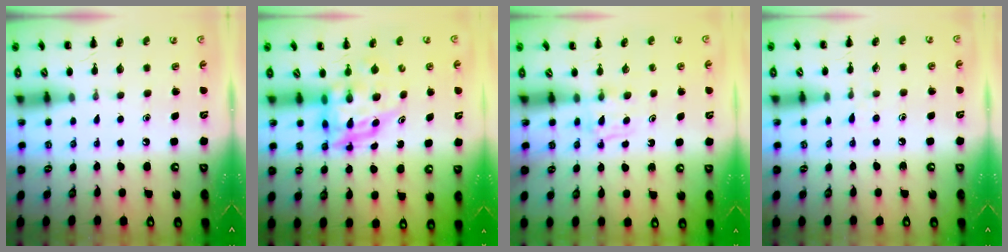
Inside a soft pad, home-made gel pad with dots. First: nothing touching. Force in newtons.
{"total": 5.5, "press": 5.2, "slide": 1.7}
{"total": 4.1, "press": 3.9, "slide": 1.4}
{"total": 4.7, "press": 4.2, "slide": 2.0}